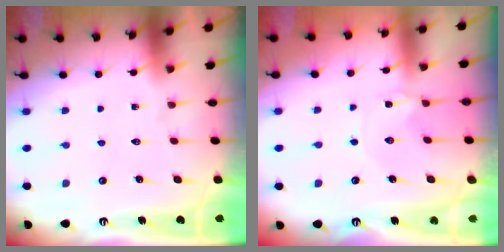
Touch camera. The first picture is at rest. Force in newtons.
{"total": 1.6, "press": 1.6, "slide": 0.3}